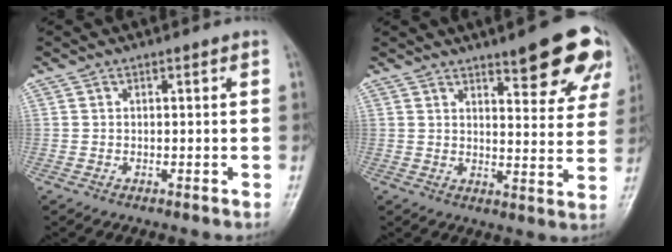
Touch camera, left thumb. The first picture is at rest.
{"total": 14.0, "force": [8.7, 4.0, 10.2], "torque": [-0.088, -0.045, 0.110]}